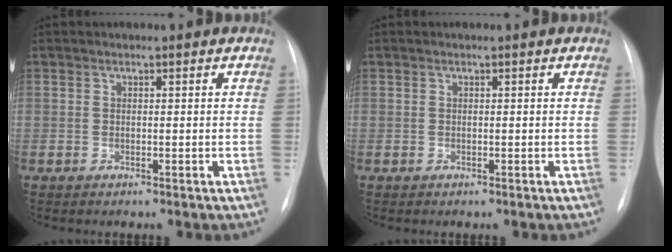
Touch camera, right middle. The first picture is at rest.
{"total": 0.0}